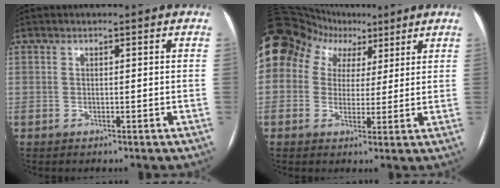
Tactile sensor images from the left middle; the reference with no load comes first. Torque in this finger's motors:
{"motor_torque": [1.41, -0.73, 1.05, 0.21]}